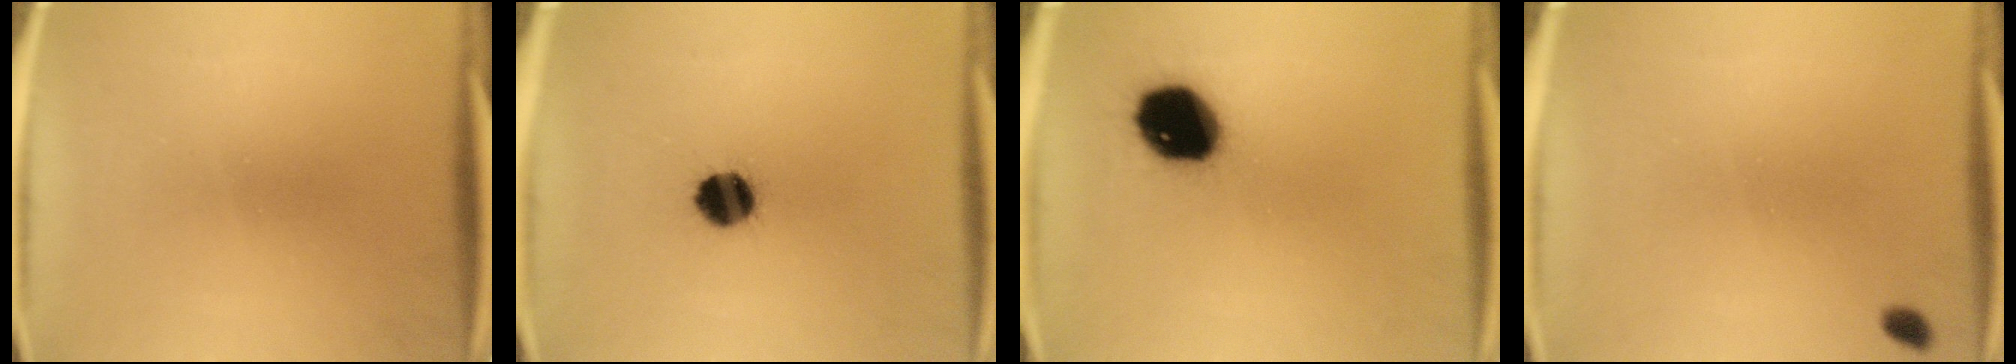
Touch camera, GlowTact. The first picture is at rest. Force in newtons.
{"total": 7.9}
{"total": 14.9}
{"total": 1.2}